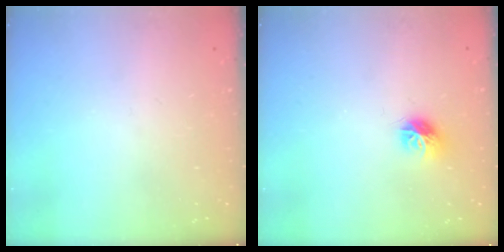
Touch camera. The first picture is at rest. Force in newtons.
{"total": 8.1, "press": 8.1, "slide": 0.2}